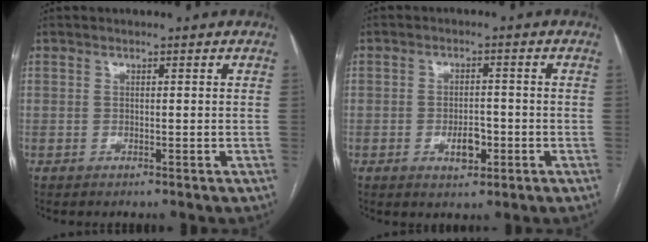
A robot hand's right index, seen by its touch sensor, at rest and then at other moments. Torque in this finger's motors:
{"motor_torque": [0.45, -0.11, 0.33, 0.04]}